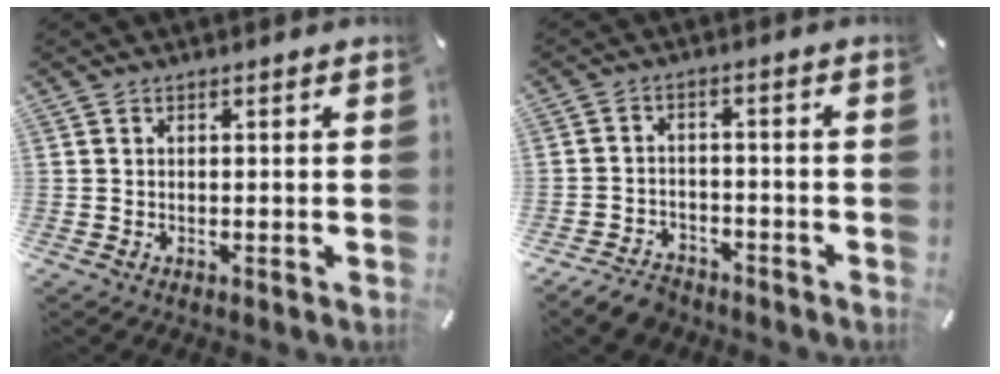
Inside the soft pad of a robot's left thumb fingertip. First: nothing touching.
{"total": 4.8, "force": [-4.0, 2.4, 1.1], "torque": [-0.027, 0.023, -0.079]}